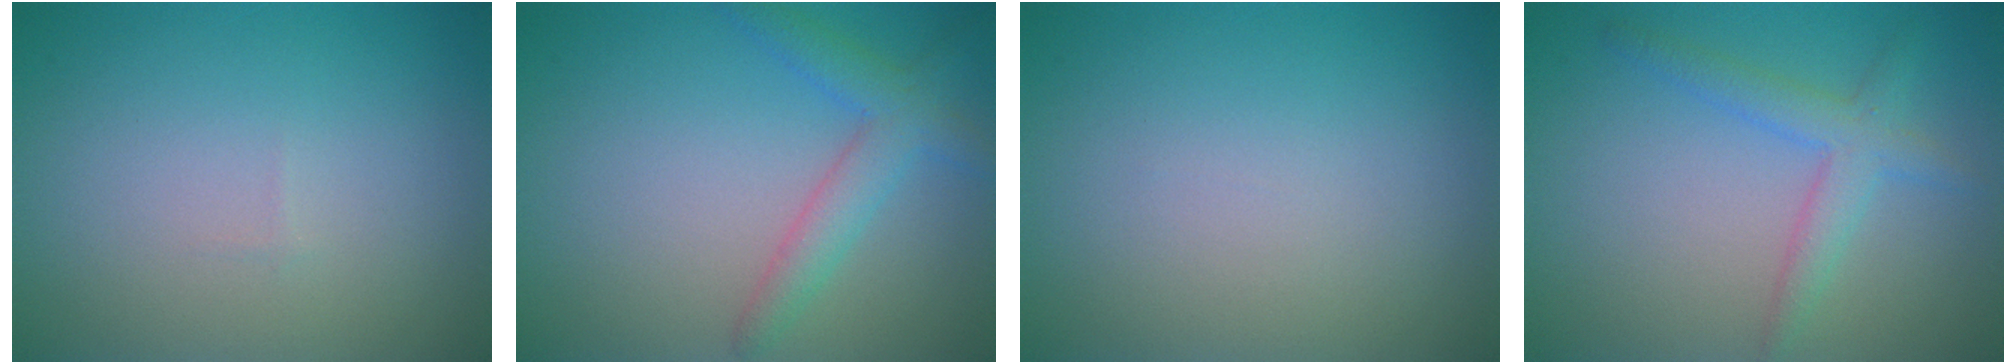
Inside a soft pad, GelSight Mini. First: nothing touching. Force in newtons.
{"total": 2.2, "press": 2.2, "slide": 0.2}
{"total": 0.0}
{"total": 2.8, "press": 2.8, "slide": 0.1}